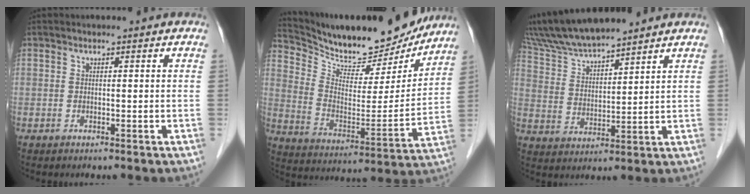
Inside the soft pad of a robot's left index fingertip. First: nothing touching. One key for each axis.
{"total": 20.4, "fx": 18.7, "fy": 5.0, "fz": 6.5, "tx": -0.120, "ty": -0.028, "tz": 0.286}
{"total": 11.3, "fx": 10.4, "fy": 1.0, "fz": 4.4, "tx": -0.091, "ty": 0.019, "tz": 0.202}